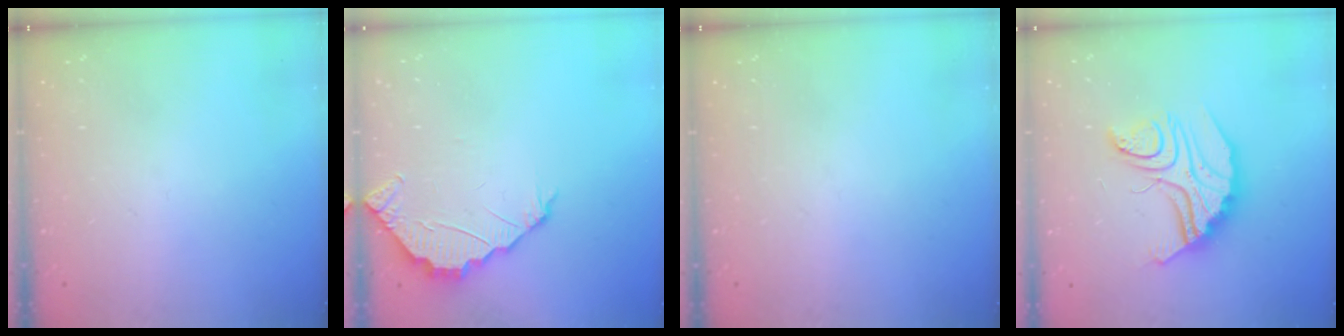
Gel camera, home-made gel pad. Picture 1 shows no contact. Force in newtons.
{"total": 2.4, "press": 2.4, "slide": 0.2}
{"total": 0.0}
{"total": 13.7, "press": 13.7, "slide": 1.4}